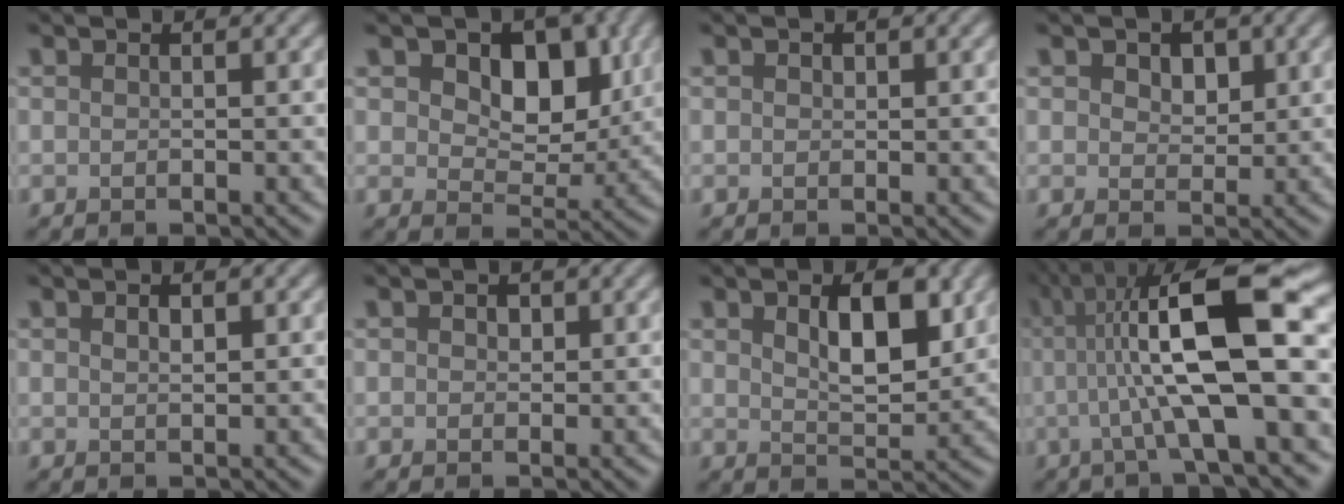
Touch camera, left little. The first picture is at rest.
{"total": 6.2, "force": [2.0, 3.9, 4.3], "torque": [-0.067, -0.013, 0.017]}
{"total": 0.5, "force": [0.2, 0.4, 0.2], "torque": [-0.005, 0.000, 0.002]}
{"total": 2.4, "force": [0.9, 1.7, 1.4], "torque": [-0.031, -0.004, 0.007]}
{"total": 1.5, "force": [0.4, 0.7, 1.3], "torque": [-0.023, 0.002, 0.007]}
{"total": 1.2, "force": [0.4, 1.0, 0.6], "torque": [-0.012, 0.003, -0.001]}
{"total": 5.0, "force": [1.3, 2.5, 4.1], "torque": [-0.075, -0.005, 0.022]}
{"total": 12.7, "force": [0.9, 2.5, 12.4], "torque": [-0.185, 0.019, 0.009]}